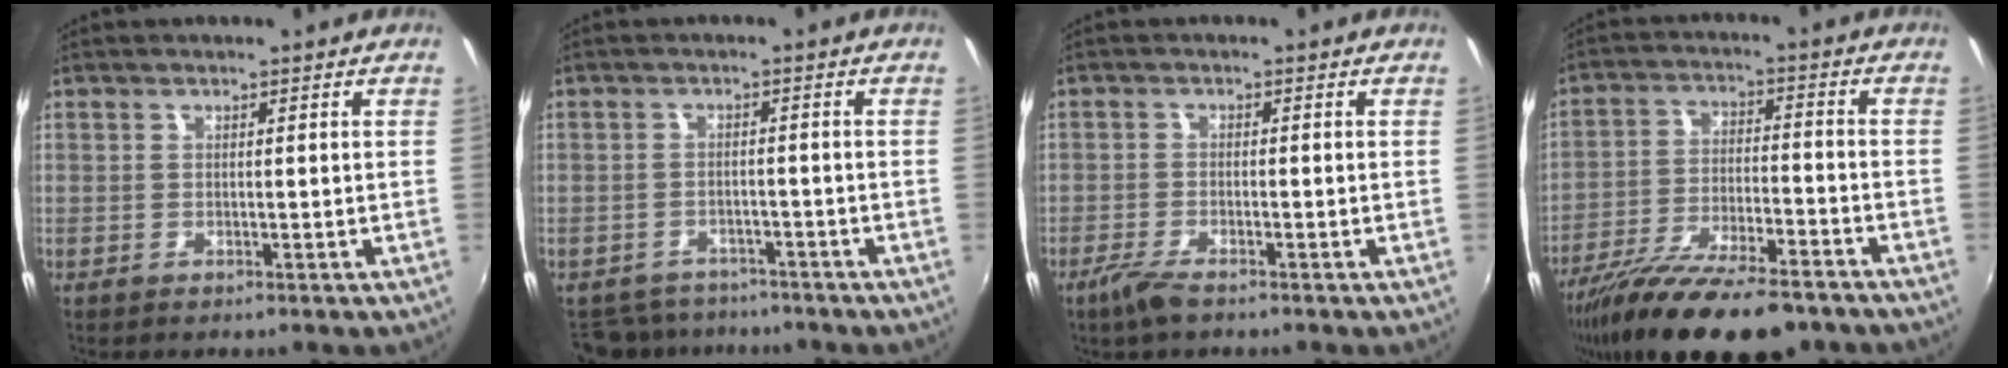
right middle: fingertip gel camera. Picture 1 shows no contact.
{"total": 8.3, "force": [-7.2, 3.7, 1.7], "torque": [-0.053, -0.005, -0.107]}
{"total": 4.0, "force": [-2.9, 0.7, 2.6], "torque": [-0.070, -0.008, -0.058]}
{"total": 19.3, "force": [-15.1, 5.0, 11.0], "torque": [-0.212, -0.046, -0.245]}